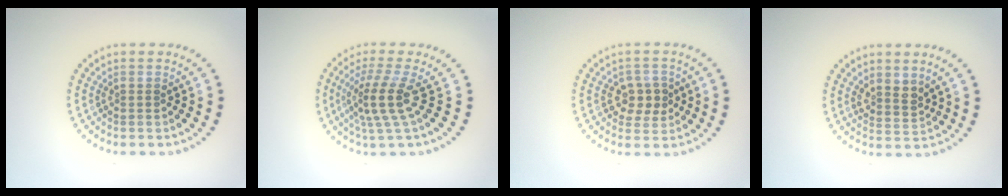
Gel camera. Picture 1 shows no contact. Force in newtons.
{"total": 3.8, "press": 2.7, "slide": 2.6}
{"total": 2.8, "press": 2.7, "slide": 0.7}
{"total": 2.0, "press": 1.7, "slide": 1.2}